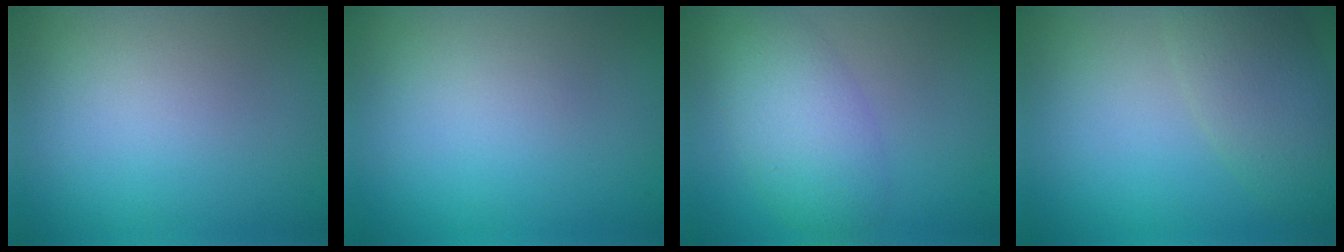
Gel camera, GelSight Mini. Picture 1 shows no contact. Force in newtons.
{"total": 0.0}
{"total": 4.5, "press": 4.5, "slide": 0.1}
{"total": 5.1, "press": 5.1, "slide": 0.3}